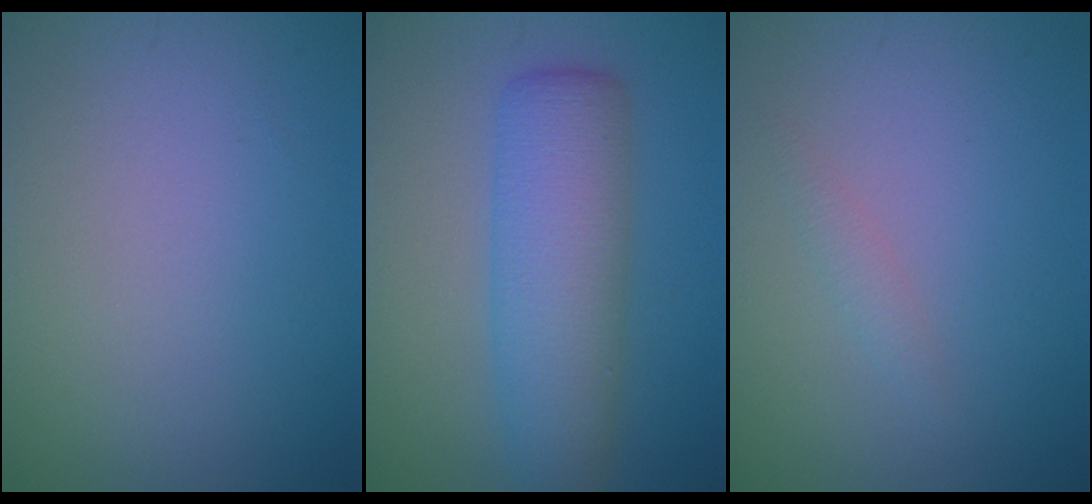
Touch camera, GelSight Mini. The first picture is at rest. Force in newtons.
{"total": 6.7, "press": 6.7, "slide": 0.2}
{"total": 1.0, "press": 1.0, "slide": 0.0}